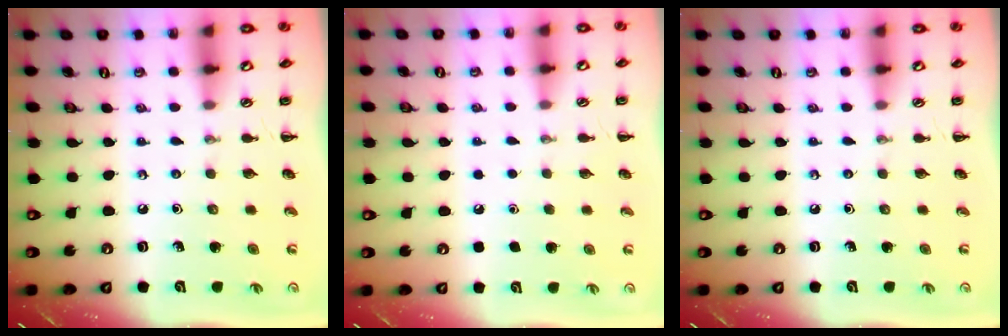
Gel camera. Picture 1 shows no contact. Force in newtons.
{"total": 1.8, "press": 1.7, "slide": 0.1}
{"total": 0.0}